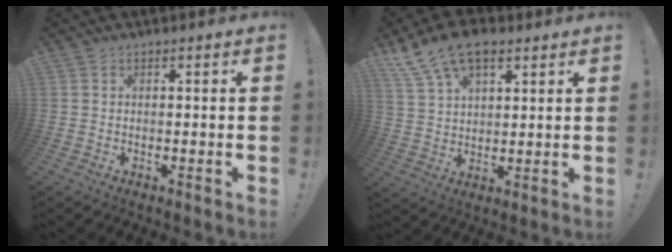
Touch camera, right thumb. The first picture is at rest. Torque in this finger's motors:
{"motor_torque": [0.31, 0.37, 0.46, 0.24, 0.42]}